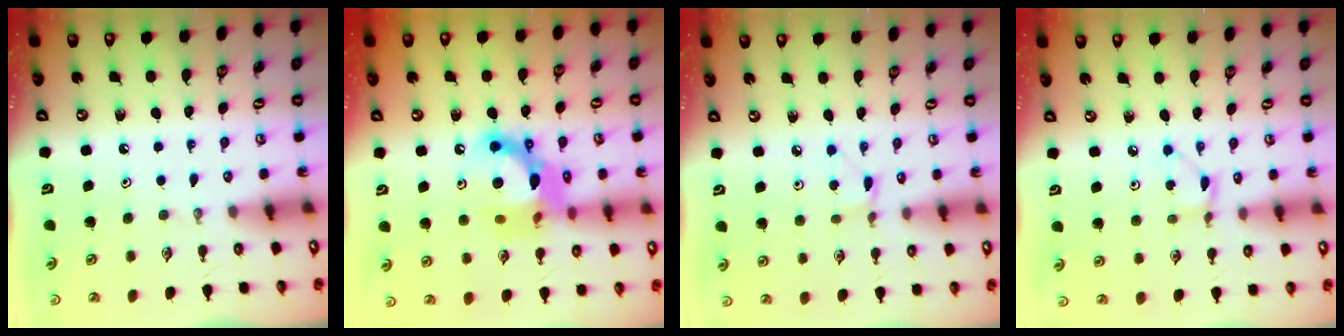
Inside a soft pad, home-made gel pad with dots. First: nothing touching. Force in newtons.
{"total": 15.2, "press": 15.1, "slide": 1.2}
{"total": 2.8, "press": 2.8, "slide": 0.4}
{"total": 1.8, "press": 1.8, "slide": 0.1}